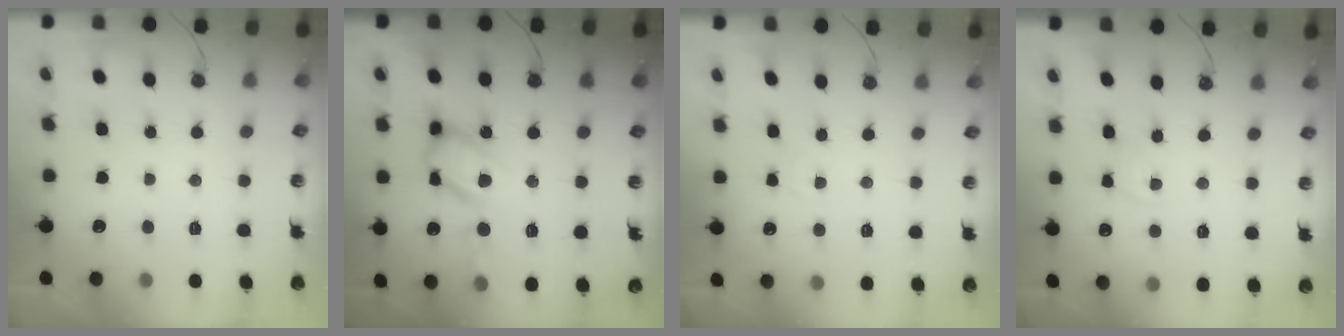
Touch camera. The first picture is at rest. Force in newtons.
{"total": 14.4, "press": 14.4, "slide": 1.3}
{"total": 1.7, "press": 1.7, "slide": 0.3}
{"total": 3.1, "press": 3.0, "slide": 0.5}